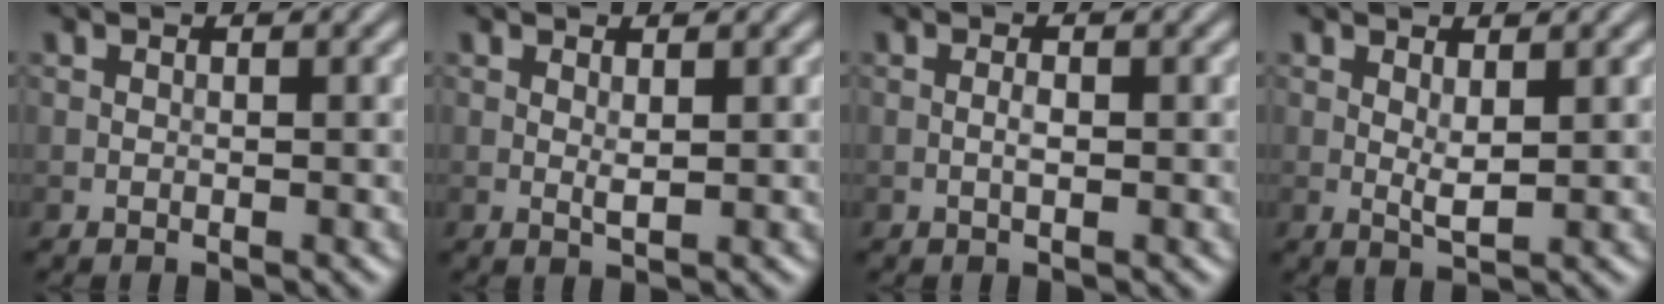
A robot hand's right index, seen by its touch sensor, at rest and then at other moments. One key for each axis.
{"total": 0.9, "fx": 0.4, "fy": 0.2, "fz": 0.8, "tx": -0.018, "ty": -0.004, "tz": 0.007}
{"total": 1.0, "fx": -0.2, "fy": 0.2, "fz": 0.9, "tx": -0.018, "ty": 0.000, "tz": -0.005}
{"total": 1.6, "fx": 0.6, "fy": 0.4, "fz": 1.4, "tx": -0.031, "ty": -0.004, "tz": 0.013}